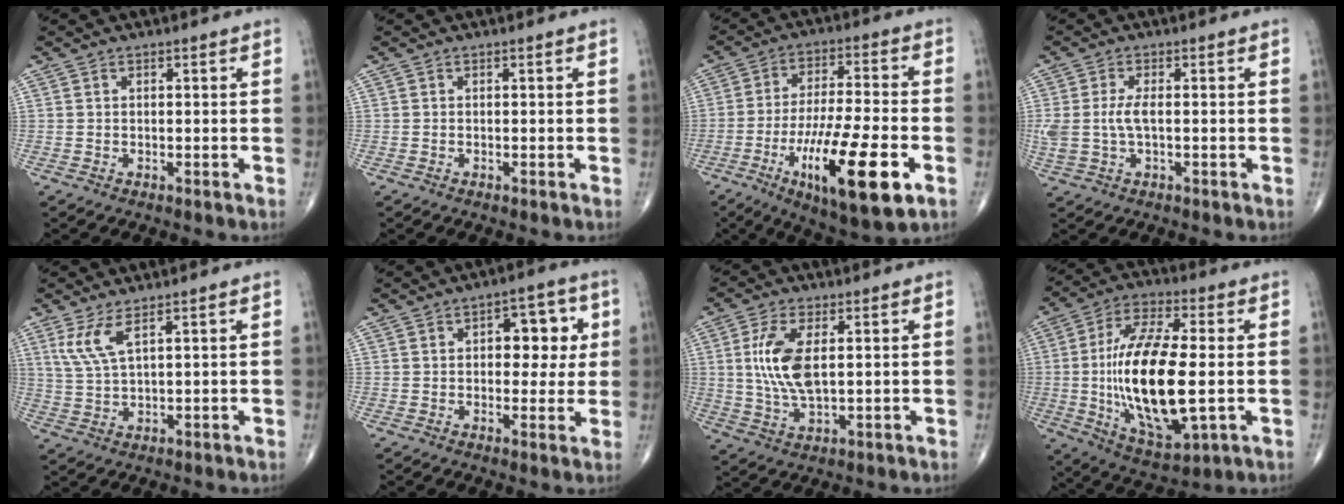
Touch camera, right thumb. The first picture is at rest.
{"total": 0.0}
{"total": 19.7, "force": [-7.3, 4.9, 17.6], "torque": [-0.315, 0.005, -0.114]}
{"total": 5.0, "force": [0.1, 2.2, 4.5], "torque": [-0.119, 0.006, 0.004]}
{"total": 5.2, "force": [2.8, 1.2, 4.2], "torque": [-0.100, -0.014, 0.068]}
{"total": 8.8, "force": [1.9, 5.1, 7.0], "torque": [-0.047, 0.003, 0.021]}
{"total": 10.0, "force": [1.6, 4.4, 8.8], "torque": [-0.186, -0.009, 0.036]}
{"total": 21.9, "force": [-1.6, 8.3, 20.1], "torque": [-0.386, 0.000, -0.018]}